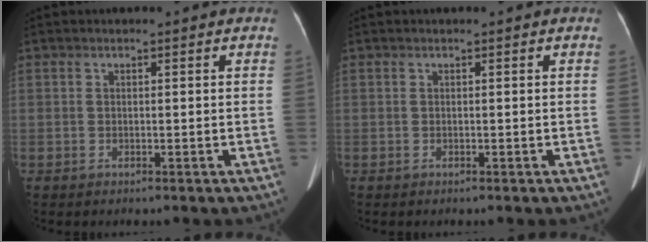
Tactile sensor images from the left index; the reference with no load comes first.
{"total": 0.0}